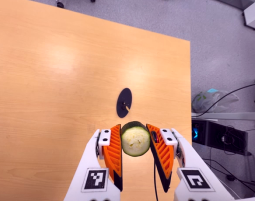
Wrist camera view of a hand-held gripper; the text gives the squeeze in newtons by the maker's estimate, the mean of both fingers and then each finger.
{"total": 9.3, "left": 8.8, "right": 9.8}